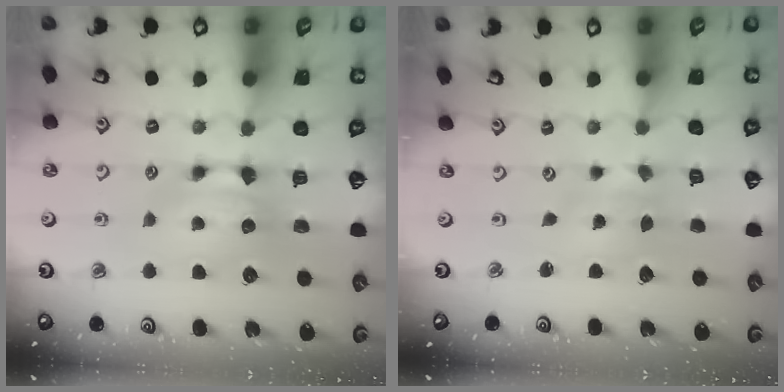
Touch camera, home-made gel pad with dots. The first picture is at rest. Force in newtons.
{"total": 2.3, "press": 2.1, "slide": 0.9}